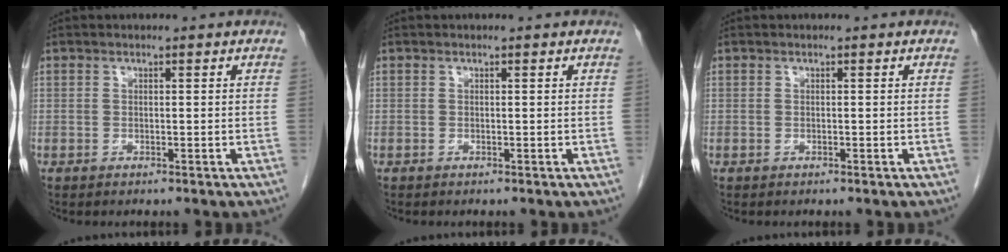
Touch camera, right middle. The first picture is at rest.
{"total": 0.0}
{"total": 0.0}